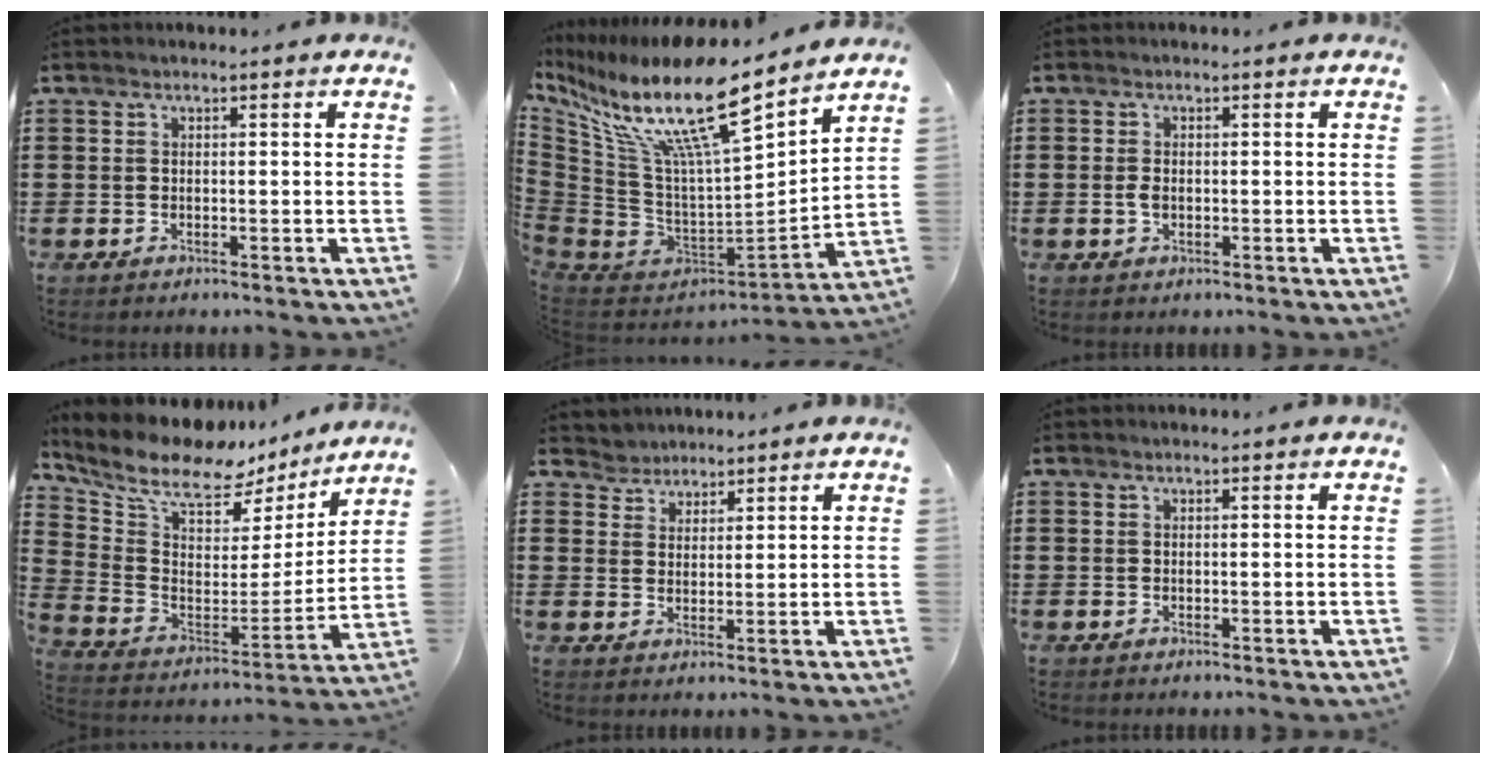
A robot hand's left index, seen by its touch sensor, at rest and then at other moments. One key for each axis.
{"total": 15.9, "fx": 10.7, "fy": 2.4, "fz": 11.5, "tx": -0.258, "ty": -0.081, "tz": 0.167}
{"total": 1.7, "fx": -0.1, "fy": 1.0, "fz": 1.4, "tx": -0.036, "ty": 0.000, "tz": -0.005}
{"total": 11.0, "fx": 8.8, "fy": 4.3, "fz": 4.9, "tx": -0.116, "ty": -0.061, "tz": 0.150}
{"total": 3.1, "fx": 2.8, "fy": 1.3, "fz": -0.7, "tx": -0.002, "ty": -0.001, "tz": 0.052}
{"total": 0.0}